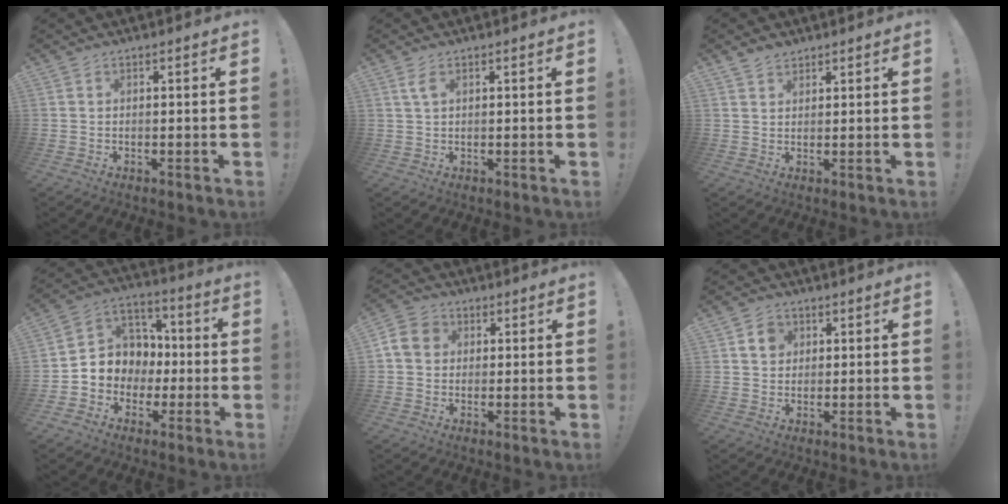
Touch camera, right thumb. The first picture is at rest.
{"total": 3.0, "force": [1.2, 1.2, 2.5], "torque": [-0.046, 0.000, 0.022]}
{"total": 3.0, "force": [2.5, 1.6, 0.7], "torque": [-0.008, -0.014, 0.045]}
{"total": 9.3, "force": [-2.0, 8.9, 1.9], "torque": [-0.022, 0.010, -0.024]}
{"total": 7.4, "force": [1.0, 6.3, 3.7], "torque": [-0.067, 0.016, 0.024]}
{"total": 4.7, "force": [2.0, 4.0, 1.5], "torque": [-0.020, -0.003, 0.037]}